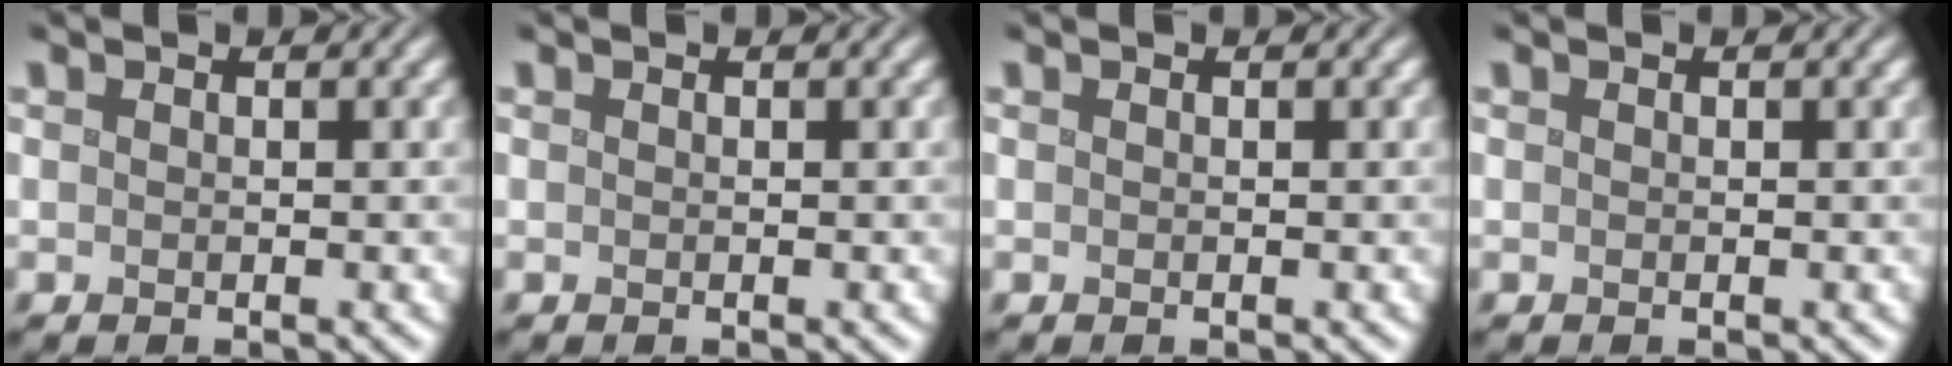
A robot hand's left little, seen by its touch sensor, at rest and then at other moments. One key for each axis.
{"total": 0.0}
{"total": 0.0}
{"total": 0.0}